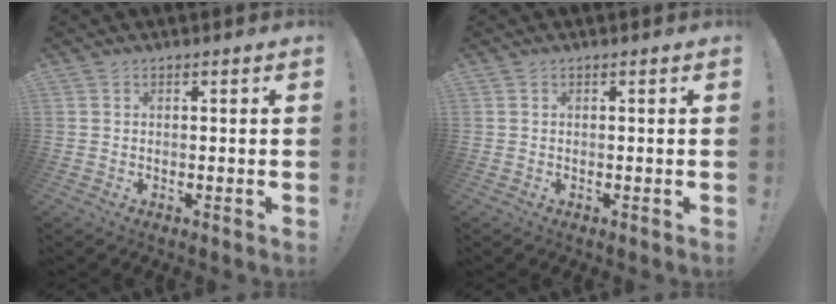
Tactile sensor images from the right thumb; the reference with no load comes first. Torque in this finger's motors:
{"motor_torque": [0.04, 0.03, 0.01, 0.04, 0.00]}